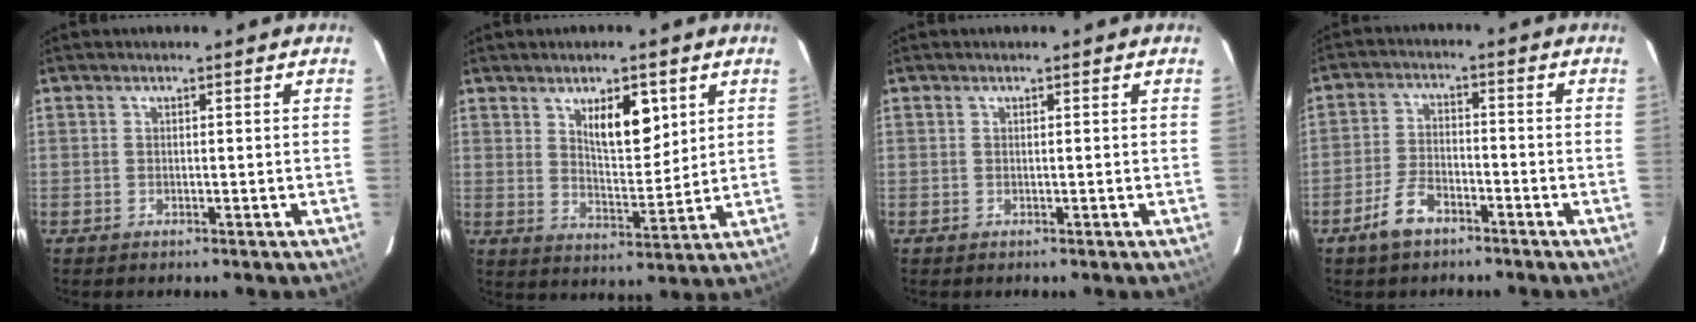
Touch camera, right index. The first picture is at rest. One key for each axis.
{"total": 7.7, "fx": 3.7, "fy": 2.8, "fz": 6.2, "tx": -0.103, "ty": -0.004, "tz": 0.067}
{"total": 0.0}
{"total": 5.5, "fx": -3.7, "fy": 2.6, "fz": 3.2, "tx": -0.073, "ty": 0.003, "tz": -0.067}